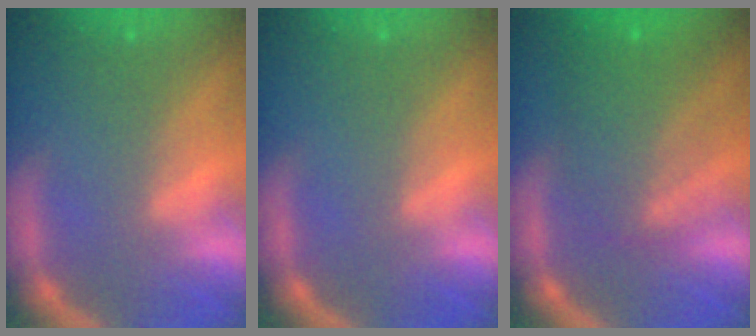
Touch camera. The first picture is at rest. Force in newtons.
{"total": 0.0}
{"total": 6.5}